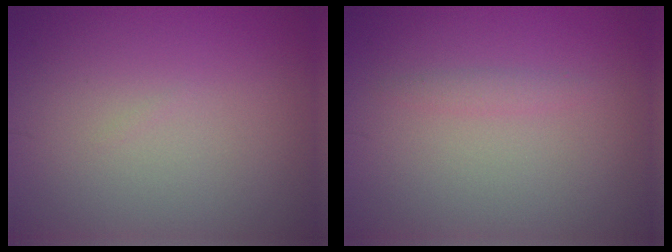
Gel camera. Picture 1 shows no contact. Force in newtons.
{"total": 0.8, "press": 0.8, "slide": 0.1}